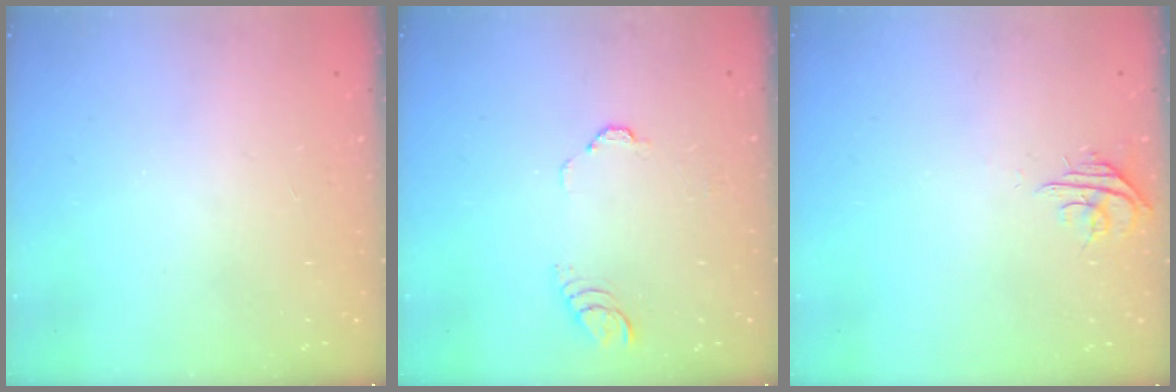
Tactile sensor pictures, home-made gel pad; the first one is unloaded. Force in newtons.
{"total": 3.3, "press": 3.3, "slide": 0.2}
{"total": 5.4, "press": 5.4, "slide": 0.5}